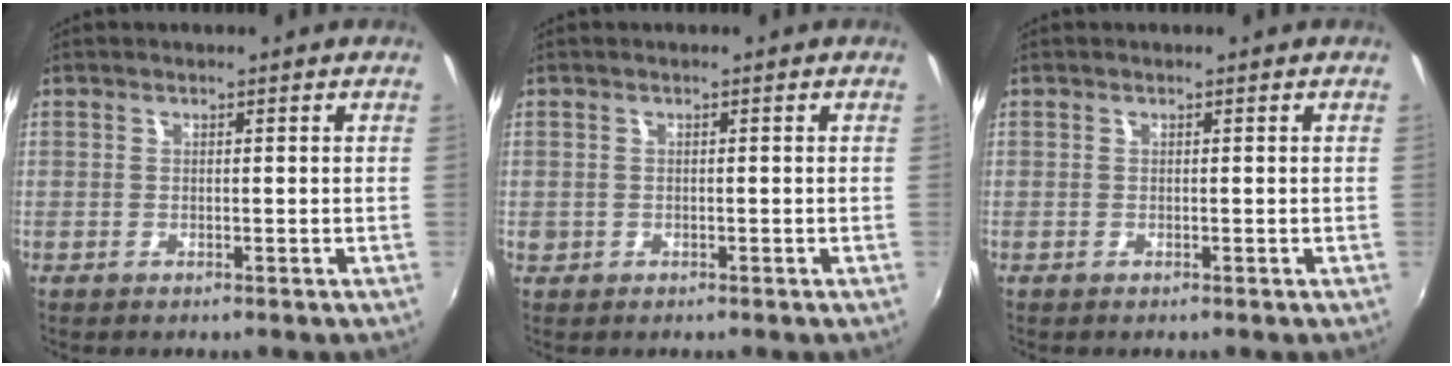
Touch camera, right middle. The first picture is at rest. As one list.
[{"total": 1.2, "force": [-0.2, 1.1, 0.3], "torque": [-0.005, -0.003, -0.005]}, {"total": 0.0}]